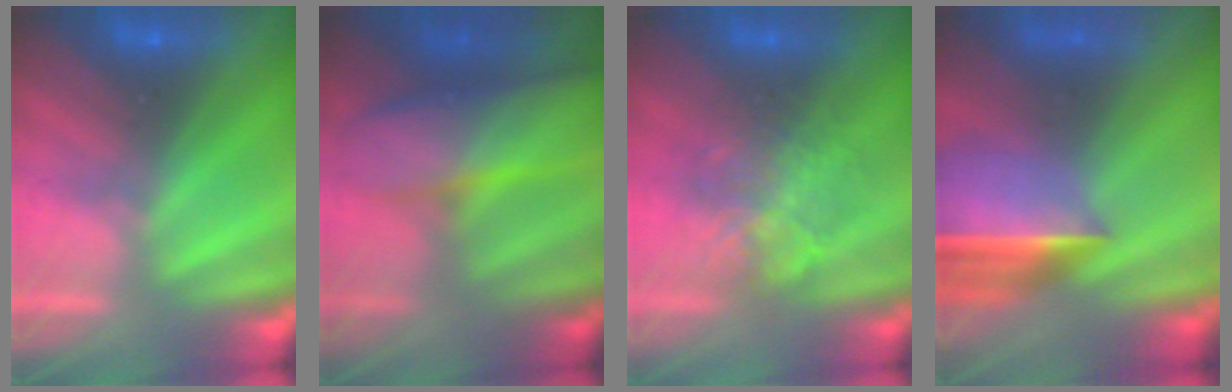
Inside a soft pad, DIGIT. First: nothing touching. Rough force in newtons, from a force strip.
{"total": 7.8}
{"total": 2.3}
{"total": 7.6}